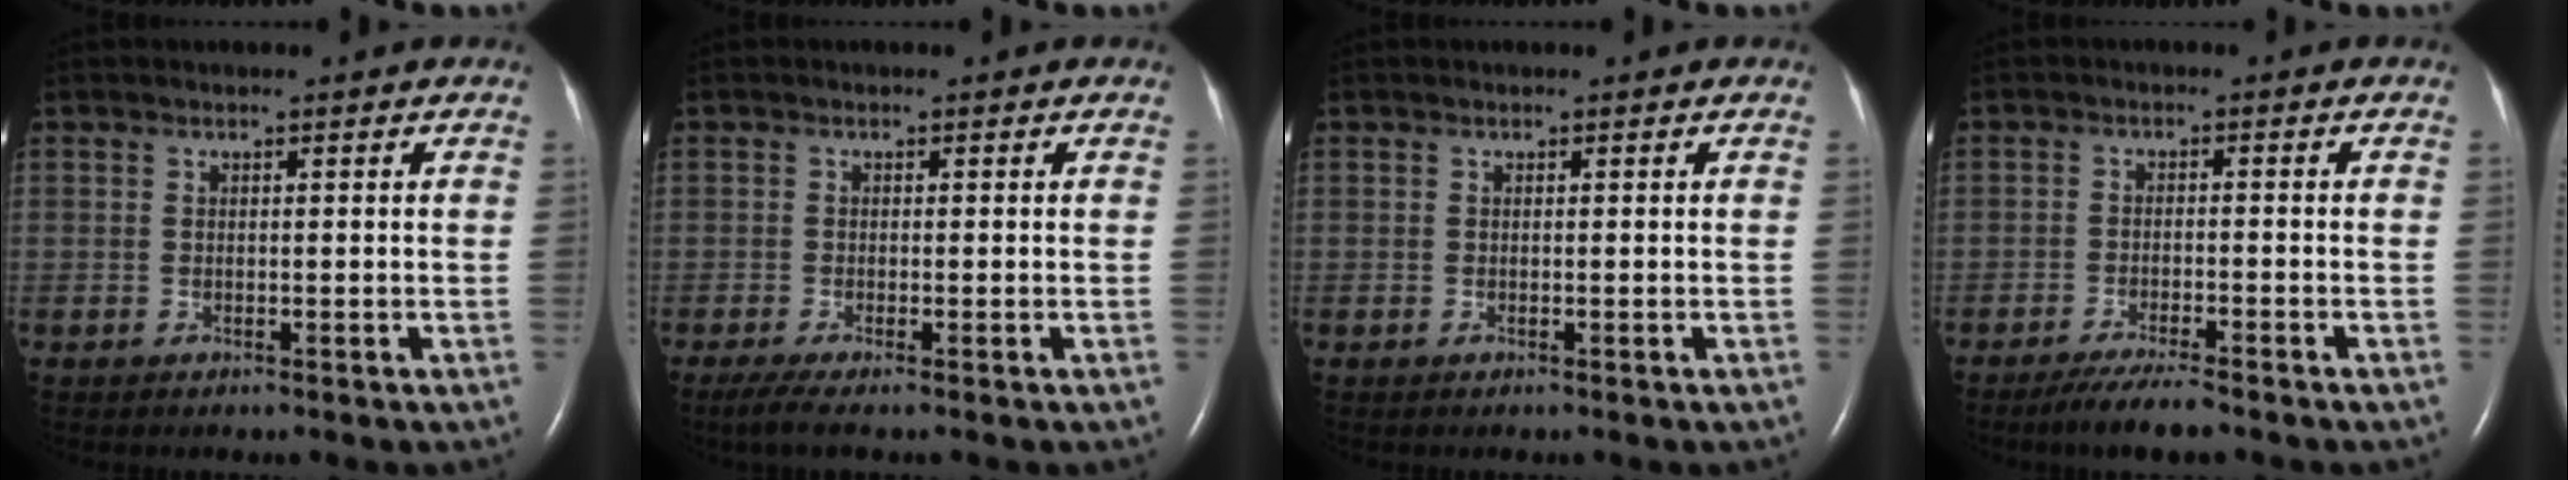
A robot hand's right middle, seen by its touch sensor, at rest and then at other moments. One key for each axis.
{"total": 2.6, "fx": -1.7, "fy": 0.1, "fz": 1.9, "tx": -0.045, "ty": -0.011, "tz": -0.038}
{"total": 0.0}
{"total": 5.4, "fx": -4.4, "fy": 0.2, "fz": 3.0, "tx": -0.056, "ty": -0.016, "tz": -0.077}